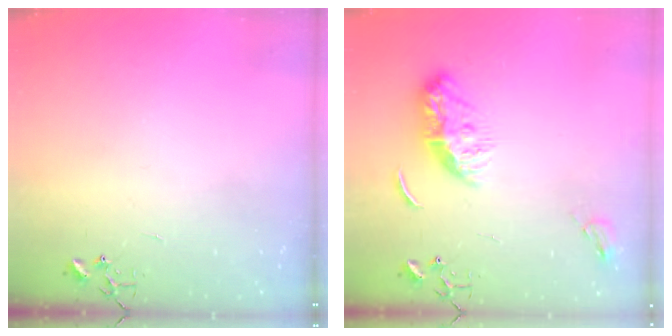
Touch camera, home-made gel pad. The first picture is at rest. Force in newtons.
{"total": 11.0, "press": 11.0, "slide": 0.3}